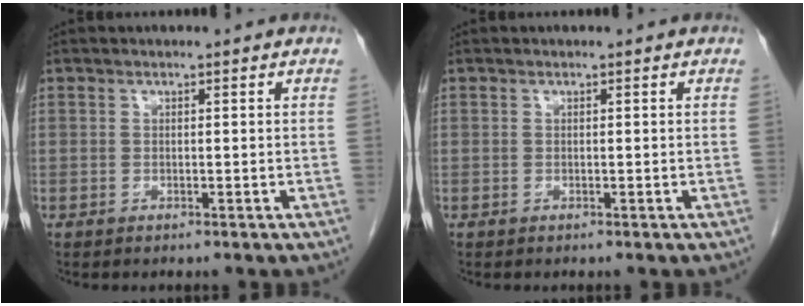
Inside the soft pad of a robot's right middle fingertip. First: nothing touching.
{"total": 0.0}